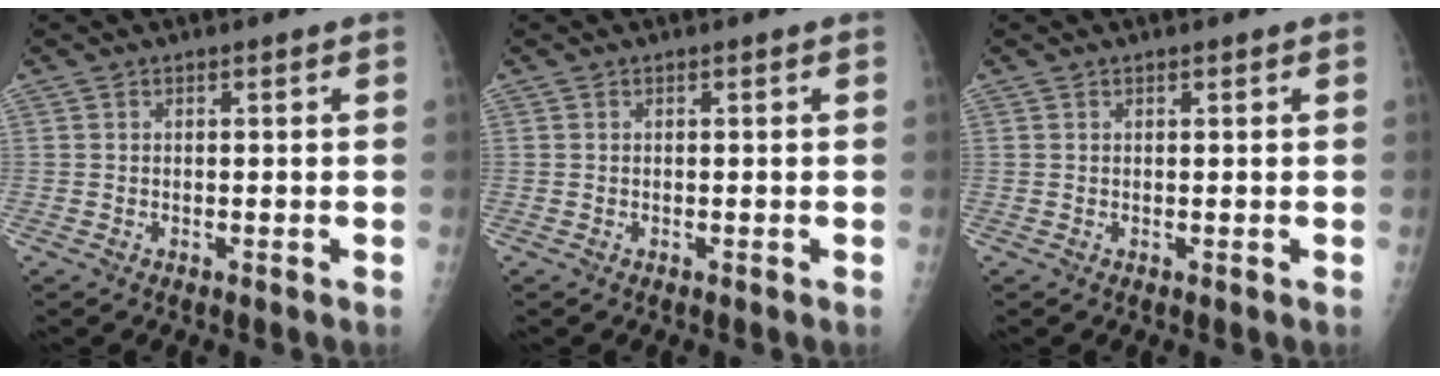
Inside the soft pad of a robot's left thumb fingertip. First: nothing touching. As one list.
[{"total": 0.0}, {"total": 0.5, "force": [0.4, 0.2, 0.3], "torque": [-0.005, -0.002, 0.006]}]